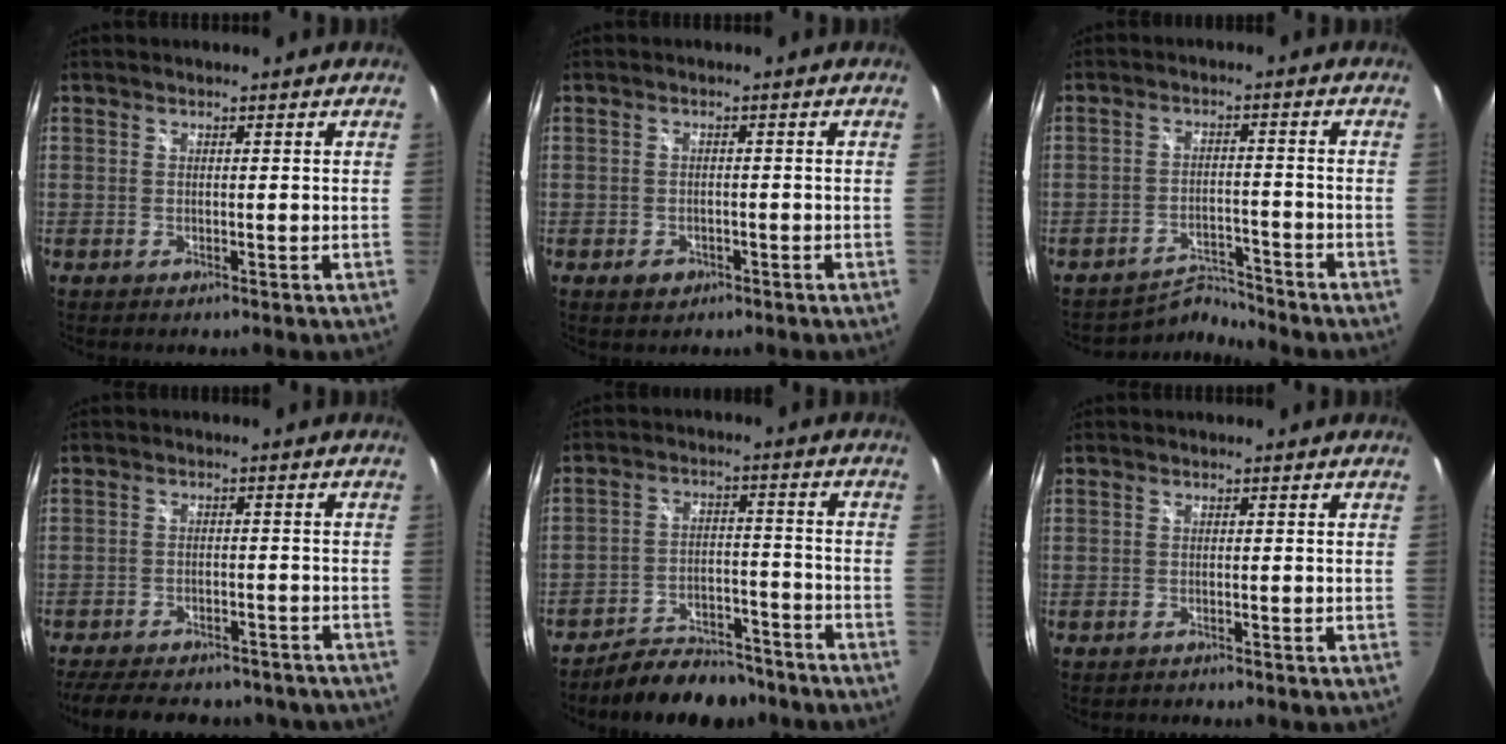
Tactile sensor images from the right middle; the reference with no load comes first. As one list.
[{"total": 2.7, "force": [-1.4, 2.1, 0.9], "torque": [-0.020, -0.003, -0.019]}, {"total": 5.6, "force": [-5.4, -0.3, -1.4], "torque": [0.009, 0.015, -0.092]}, {"total": 19.8, "force": [-16.4, 7.5, 8.3], "torque": [-0.177, -0.007, -0.210]}, {"total": 12.3, "force": [-10.9, 4.3, 3.8], "torque": [-0.076, 0.012, -0.150]}, {"total": 1.2, "force": [-1.2, 0.3, 0.1], "torque": [-0.006, -0.006, -0.018]}]